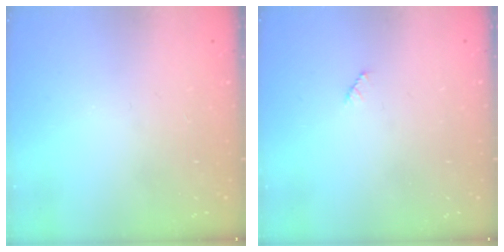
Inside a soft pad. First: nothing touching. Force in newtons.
{"total": 2.5, "press": 2.5, "slide": 0.3}